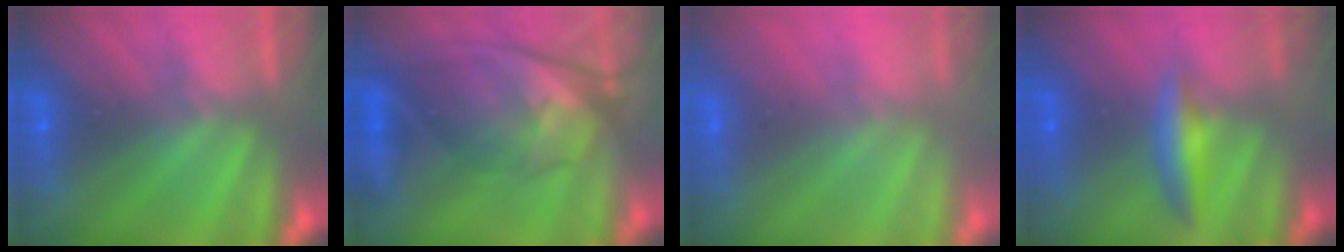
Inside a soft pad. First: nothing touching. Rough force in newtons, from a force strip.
{"total": 11.2}
{"total": 2.5}
{"total": 2.4}